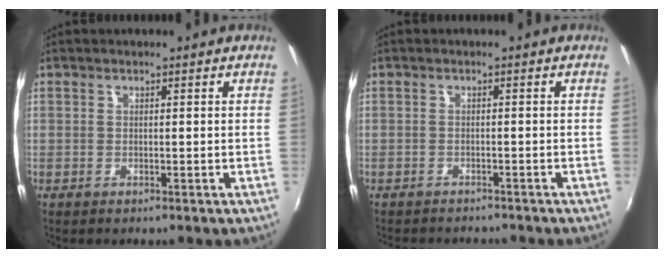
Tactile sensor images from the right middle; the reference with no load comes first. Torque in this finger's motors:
{"motor_torque": [1.02, -1.12, 0.14, 0.07]}